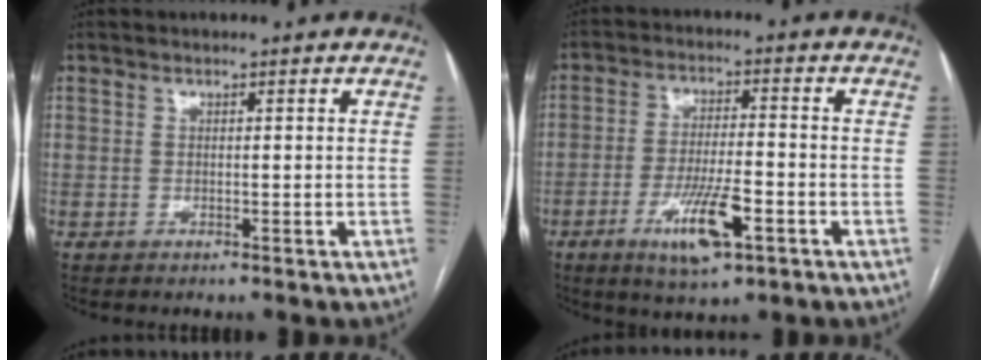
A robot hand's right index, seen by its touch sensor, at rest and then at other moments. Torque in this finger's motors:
{"motor_torque": [0.42, 0.05, 0.23, 0.08]}